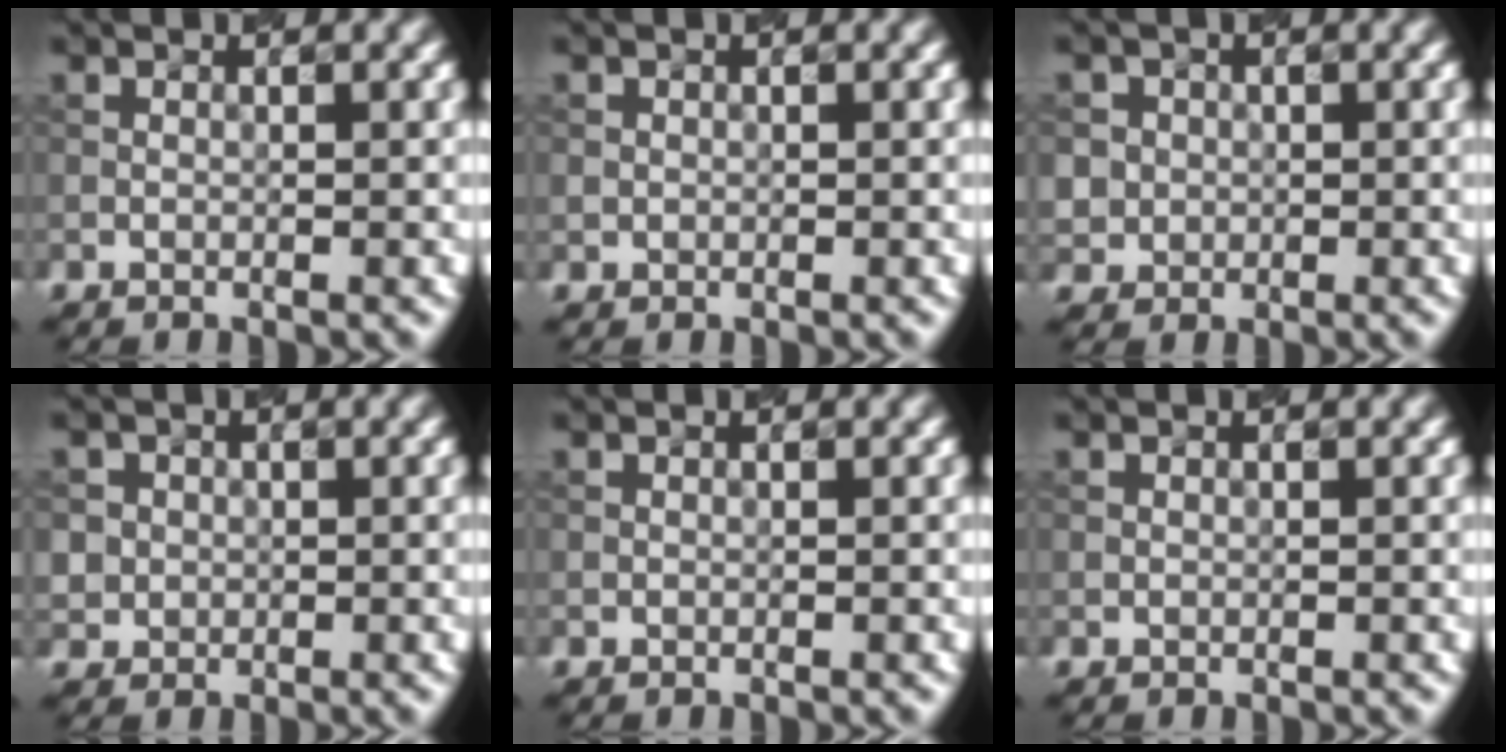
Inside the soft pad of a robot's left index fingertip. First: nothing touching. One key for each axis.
{"total": 0.6, "fx": 0.1, "fy": 0.6, "fz": 0.1, "tx": 0.004, "ty": -0.005, "tz": 0.002}
{"total": 3.2, "fx": 0.5, "fy": 3.0, "fz": 0.7, "tx": -0.012, "ty": 0.005, "tz": 0.011}
{"total": 2.7, "fx": 0.5, "fy": 2.6, "fz": 0.6, "tx": -0.008, "ty": 0.001, "tz": 0.014}
{"total": 0.0}
{"total": 0.0}